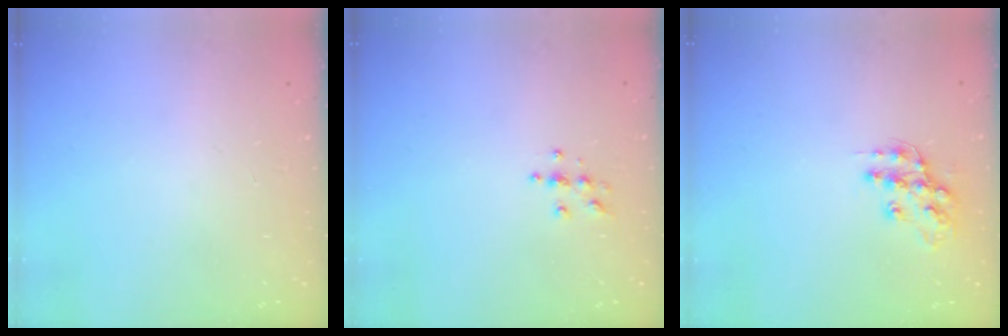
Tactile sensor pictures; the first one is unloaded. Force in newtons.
{"total": 3.7, "press": 3.7, "slide": 0.4}
{"total": 12.8, "press": 12.8, "slide": 0.9}